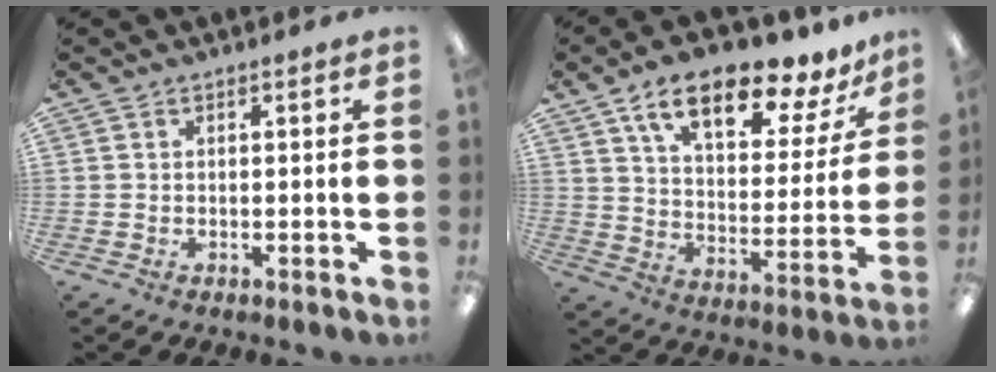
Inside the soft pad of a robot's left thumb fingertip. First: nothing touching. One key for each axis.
{"total": 16.5, "fx": 11.5, "fy": 6.1, "fz": 10.1, "tx": -0.165, "ty": -0.062, "tz": 0.193}